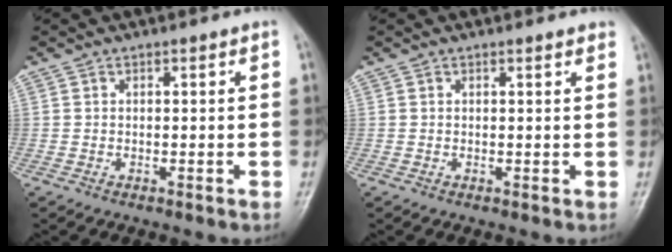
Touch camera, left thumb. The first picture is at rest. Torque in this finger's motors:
{"motor_torque": [-0.06, 0.00, -0.11, -0.01, 0.04]}